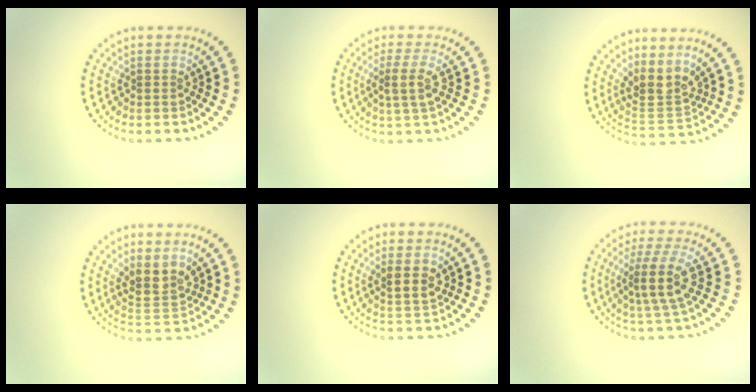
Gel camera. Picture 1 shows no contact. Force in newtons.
{"total": 2.2, "press": 1.9, "slide": 1.1}
{"total": 3.4, "press": 2.6, "slide": 2.3}
{"total": 3.2, "press": 2.9, "slide": 1.4}
{"total": 2.4, "press": 2.2, "slide": 1.0}
{"total": 4.0, "press": 3.3, "slide": 2.3}